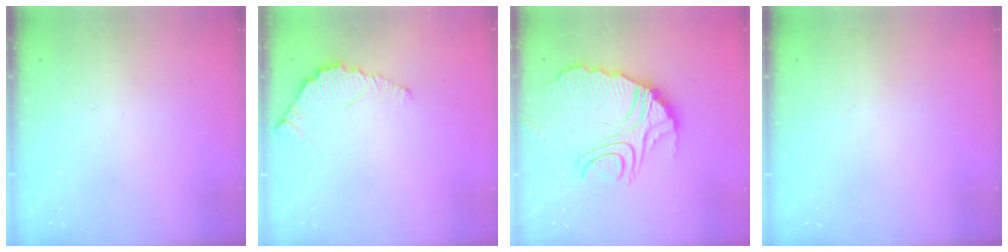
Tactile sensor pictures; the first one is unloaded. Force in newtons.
{"total": 3.9, "press": 3.8, "slide": 0.3}
{"total": 12.7, "press": 12.6, "slide": 1.3}
{"total": 0.0}